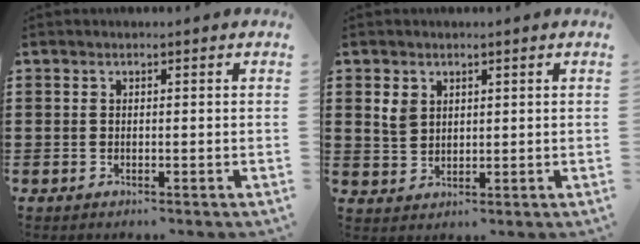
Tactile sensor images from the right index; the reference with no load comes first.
{"total": 2.9, "force": [1.5, 2.2, 1.2], "torque": [-0.030, 0.008, 0.028]}